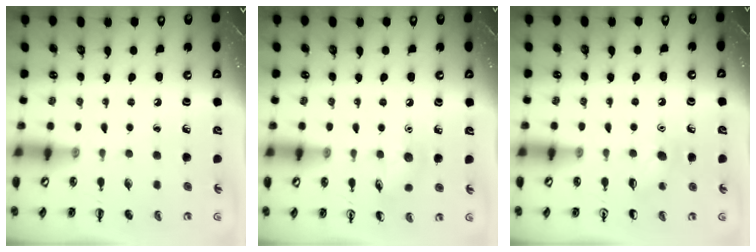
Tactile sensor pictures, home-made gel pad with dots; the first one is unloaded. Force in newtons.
{"total": 5.7, "press": 5.5, "slide": 1.4}
{"total": 5.8, "press": 5.6, "slide": 1.5}